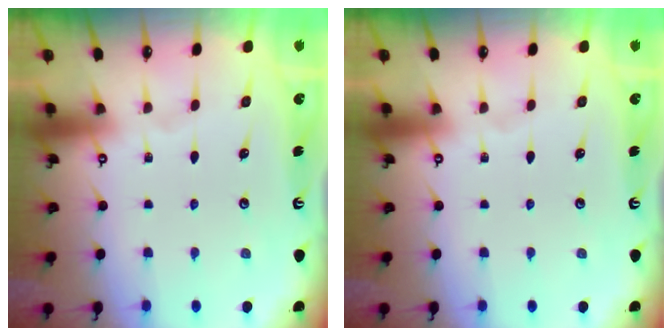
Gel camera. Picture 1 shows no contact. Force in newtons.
{"total": 0.0}